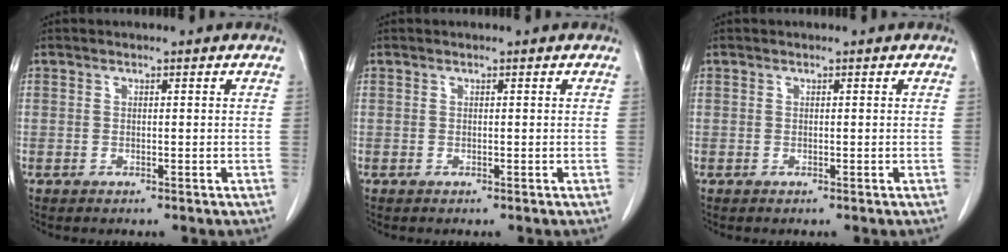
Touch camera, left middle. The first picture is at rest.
{"total": 0.0}
{"total": 0.0}